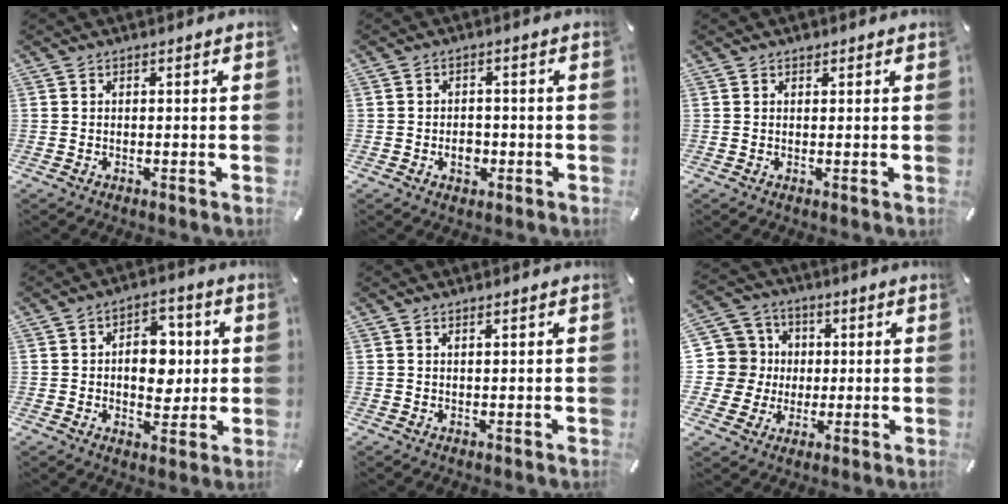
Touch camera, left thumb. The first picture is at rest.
{"total": 4.0, "force": [-1.1, 3.0, 2.3], "torque": [-0.033, 0.001, -0.019]}
{"total": 0.8, "force": [0.6, 0.6, 0.1], "torque": [0.006, -0.003, 0.009]}
{"total": 9.8, "force": [0.7, 6.7, 7.0], "torque": [-0.090, 0.002, 0.009]}
{"total": 0.7, "force": [0.5, -0.1, 0.5], "torque": [-0.010, -0.002, 0.008]}
{"total": 12.5, "force": [0.4, 12.3, 2.1], "torque": [-0.054, 0.004, 0.014]}